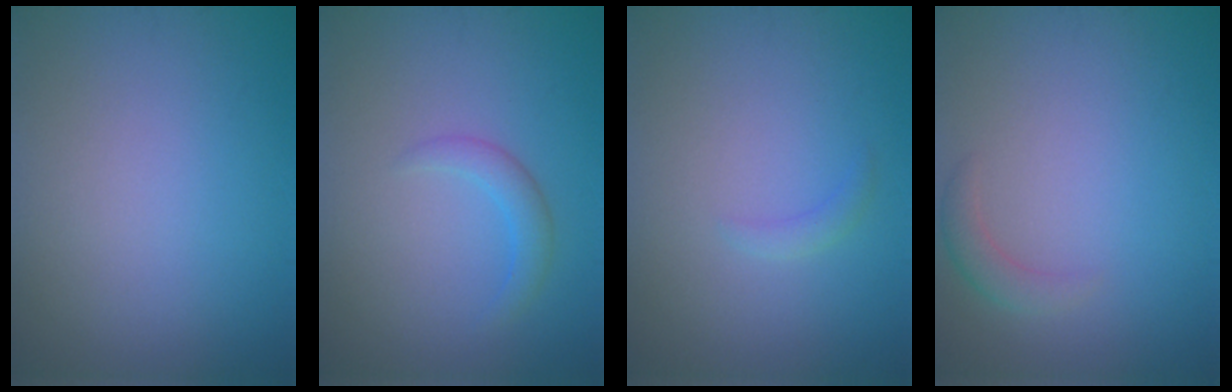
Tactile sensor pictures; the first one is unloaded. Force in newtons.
{"total": 1.8, "press": 1.8, "slide": 0.0}
{"total": 0.9, "press": 0.9, "slide": 0.1}
{"total": 1.5, "press": 1.5, "slide": 0.1}